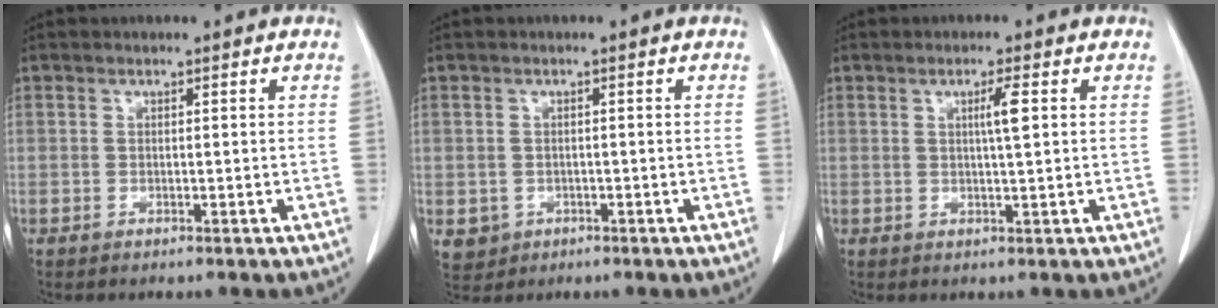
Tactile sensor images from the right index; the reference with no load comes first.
{"total": 3.2, "force": [-1.0, 3.0, 0.5], "torque": [-0.005, 0.005, -0.007]}
{"total": 2.8, "force": [0.8, -0.2, 2.7], "torque": [-0.045, 0.000, 0.014]}